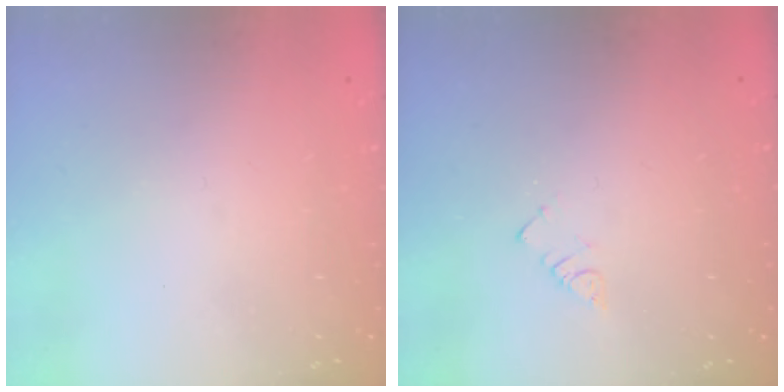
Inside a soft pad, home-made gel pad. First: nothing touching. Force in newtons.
{"total": 2.3, "press": 2.3, "slide": 0.4}